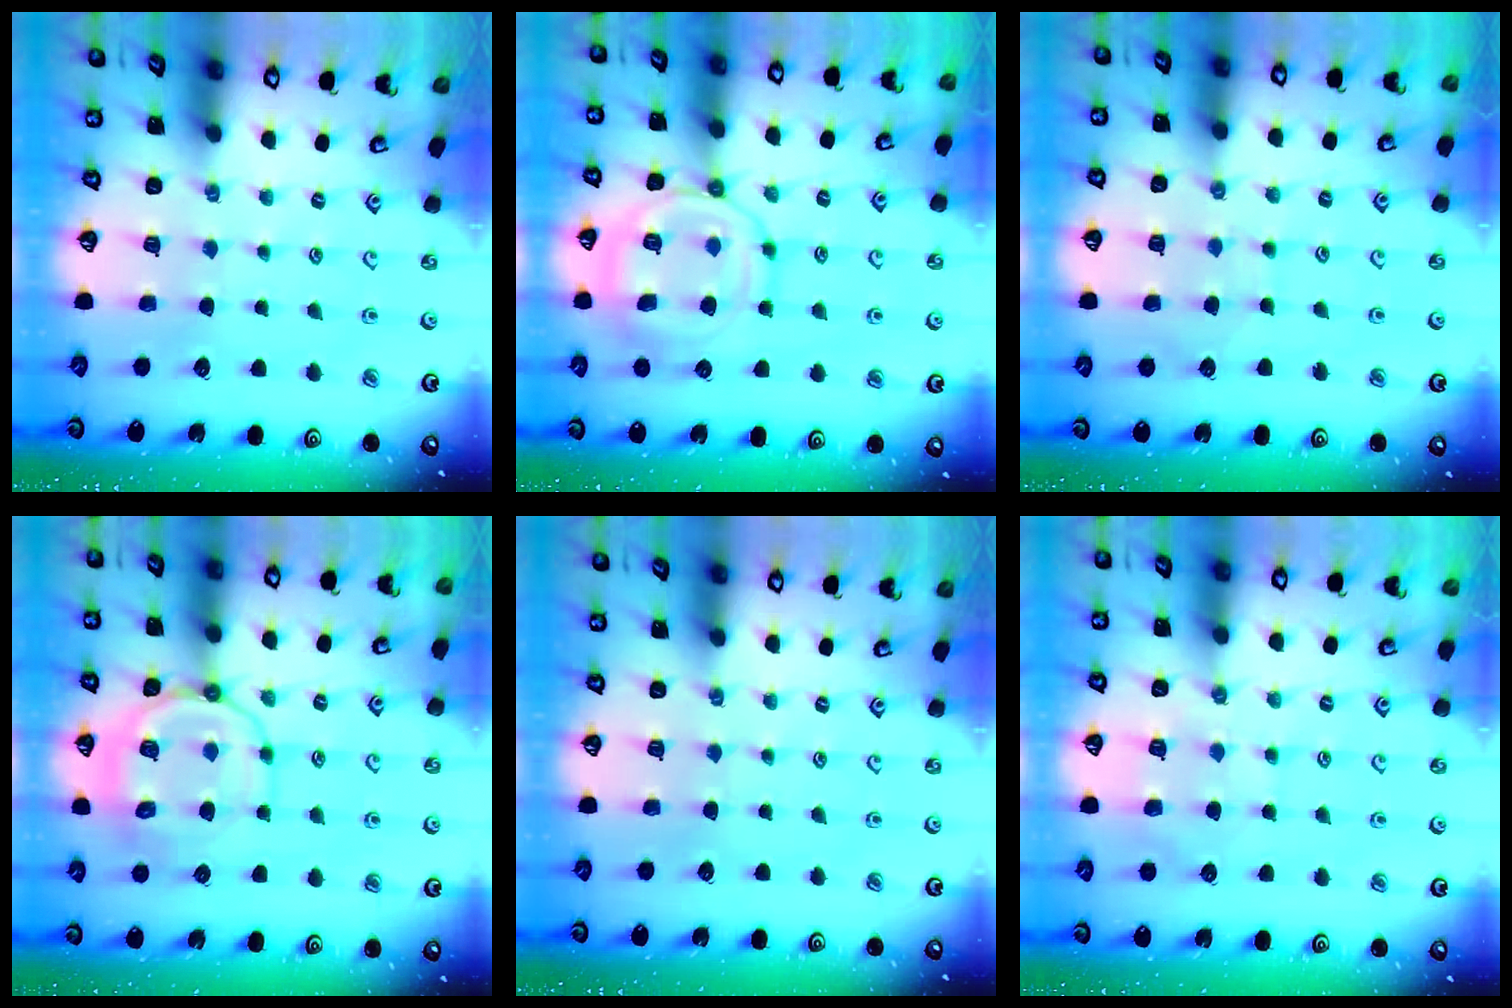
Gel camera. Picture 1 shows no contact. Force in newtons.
{"total": 13.7, "press": 13.7, "slide": 1.3}
{"total": 4.9, "press": 4.9, "slide": 0.5}
{"total": 11.3, "press": 11.2, "slide": 1.2}
{"total": 0.0}
{"total": 6.0, "press": 6.0, "slide": 0.9}